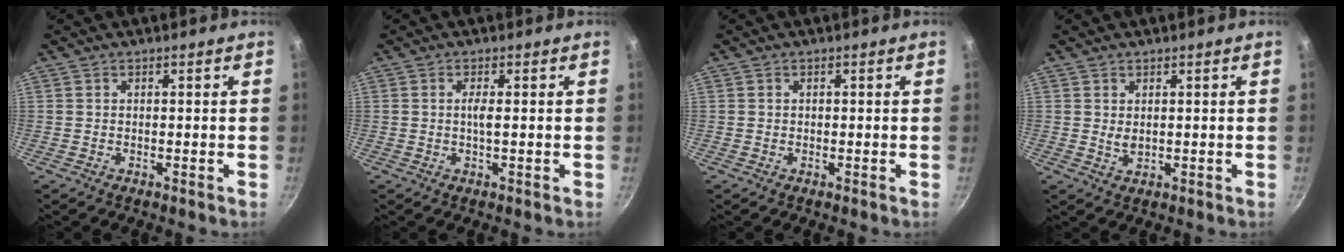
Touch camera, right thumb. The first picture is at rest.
{"total": 1.9, "force": [0.1, 0.1, 1.9], "torque": [-0.041, -0.002, 0.001]}
{"total": 0.0}
{"total": 1.8, "force": [0.6, 1.0, 1.4], "torque": [-0.022, -0.009, 0.012]}